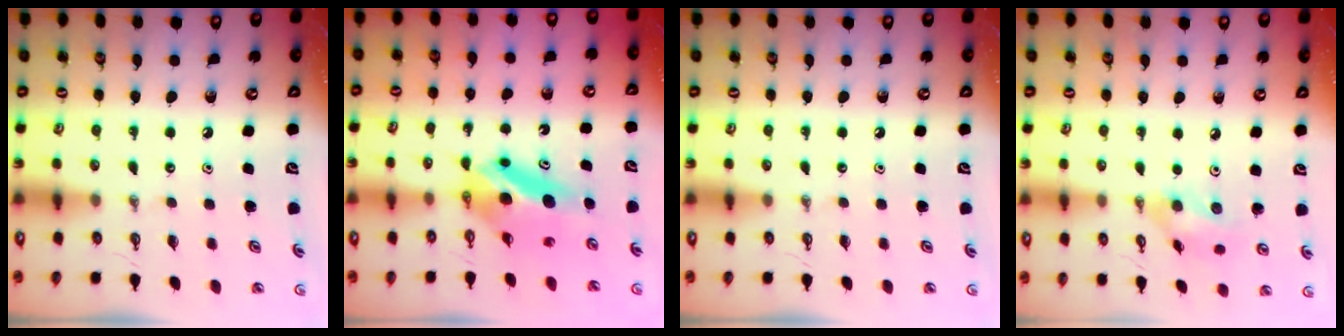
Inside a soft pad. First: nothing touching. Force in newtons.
{"total": 6.7, "press": 5.9, "slide": 3.1}
{"total": 0.0}
{"total": 9.9, "press": 9.6, "slide": 2.6}